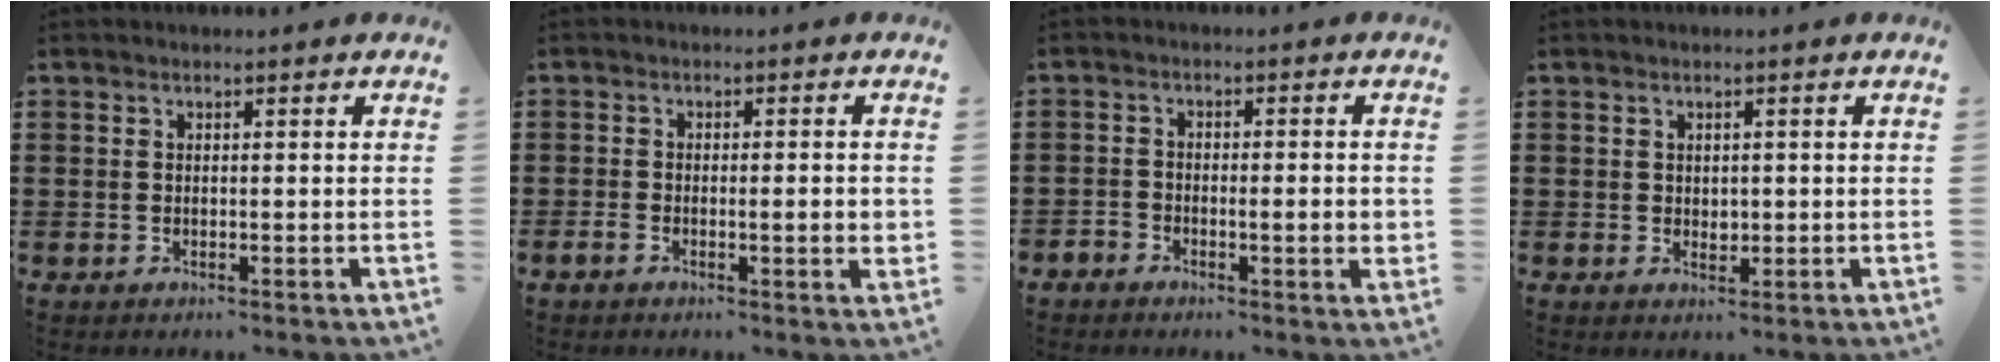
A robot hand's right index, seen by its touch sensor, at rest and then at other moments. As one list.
[{"total": 3.5, "force": [-0.9, 0.9, 3.3], "torque": [-0.051, 0.000, -0.017]}, {"total": 3.2, "force": [-1.3, 1.2, 2.7], "torque": [-0.045, 0.001, -0.026]}, {"total": 1.2, "force": [0.4, 1.0, 0.5], "torque": [-0.013, 0.005, 0.007]}]